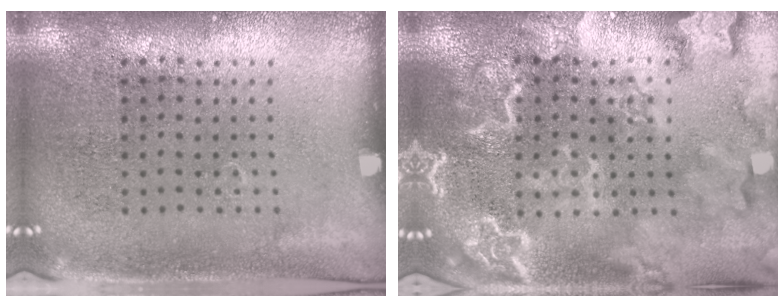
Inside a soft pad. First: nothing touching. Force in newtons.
{"total": 4.8, "press": 4.7, "slide": 0.7}